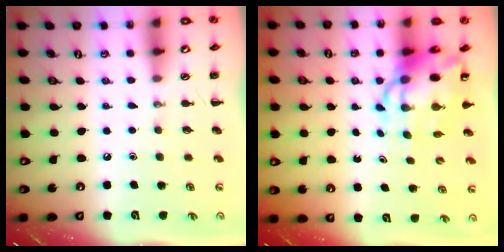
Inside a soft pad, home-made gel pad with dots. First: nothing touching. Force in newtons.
{"total": 10.1, "press": 9.7, "slide": 2.7}